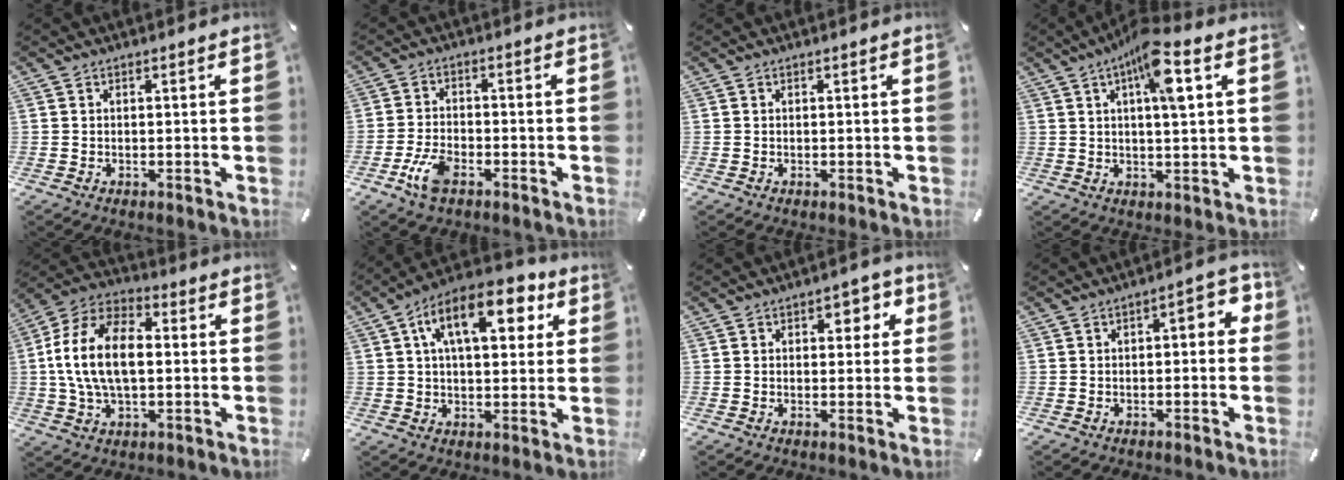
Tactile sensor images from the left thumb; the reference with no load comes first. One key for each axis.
{"total": 6.6, "fx": -3.5, "fy": 3.3, "fz": 4.4, "tx": -0.108, "ty": 0.006, "tz": -0.069}
{"total": 0.0}
{"total": 9.9, "fx": 3.5, "fy": 2.1, "fz": 9.1, "tx": -0.152, "ty": -0.004, "tz": 0.055}
{"total": 15.6, "fx": -0.1, "fy": 9.7, "fz": 12.3, "tx": -0.274, "ty": 0.008, "tz": -0.005}
{"total": 14.9, "fx": 5.9, "fy": 7.5, "fz": 11.5, "tx": -0.179, "ty": -0.002, "tz": 0.098}
{"total": 4.4, "fx": 1.1, "fy": 3.1, "fz": 3.0, "tx": -0.024, "ty": -0.005, "tz": 0.008}
{"total": 5.0, "fx": -0.7, "fy": 2.5, "fz": 4.3, "tx": -0.054, "ty": 0.009, "tz": -0.021}